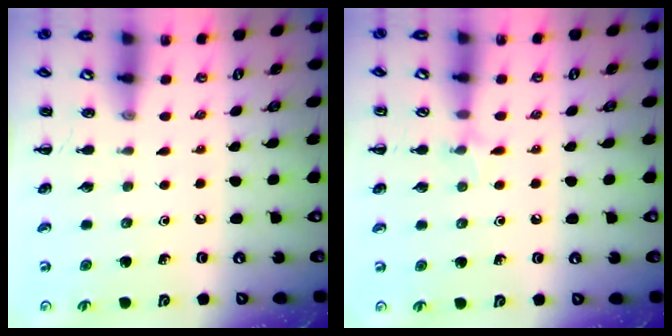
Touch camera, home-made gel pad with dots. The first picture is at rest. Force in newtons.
{"total": 5.8, "press": 5.4, "slide": 2.0}